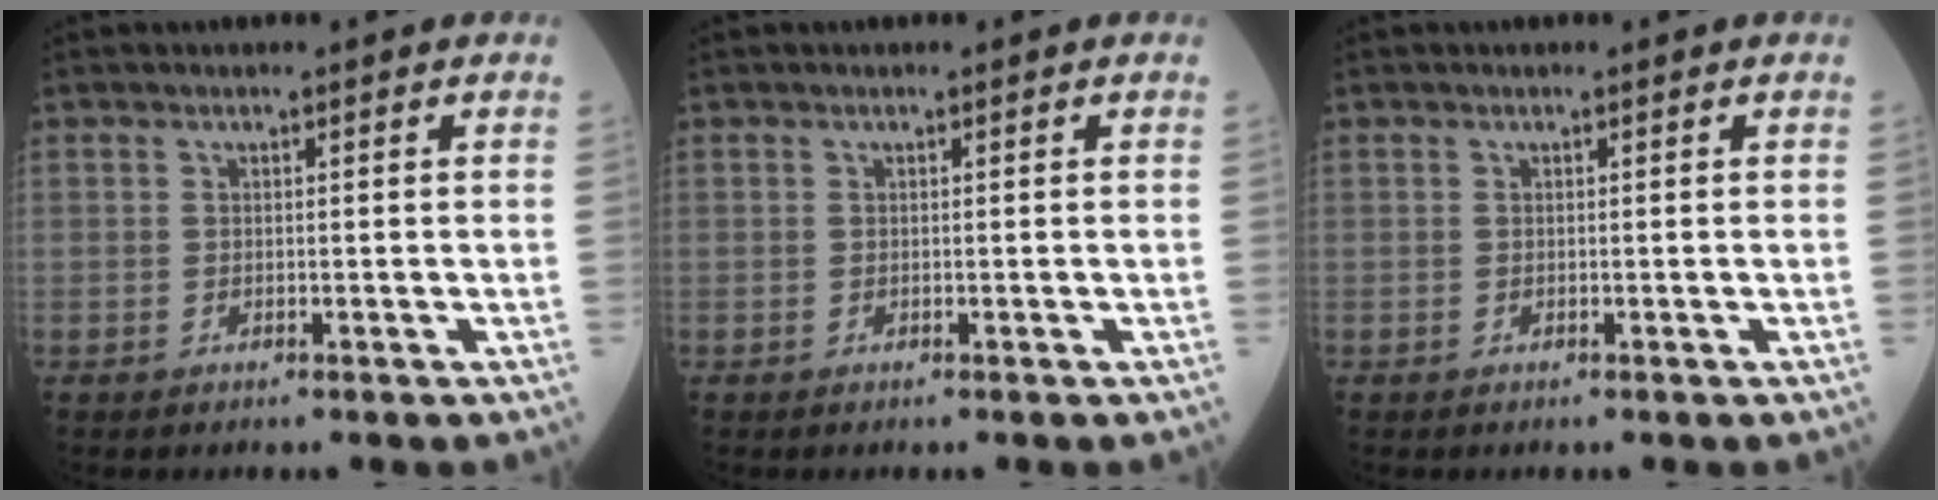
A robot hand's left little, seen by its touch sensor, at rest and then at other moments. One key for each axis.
{"total": 0.0}
{"total": 0.0}